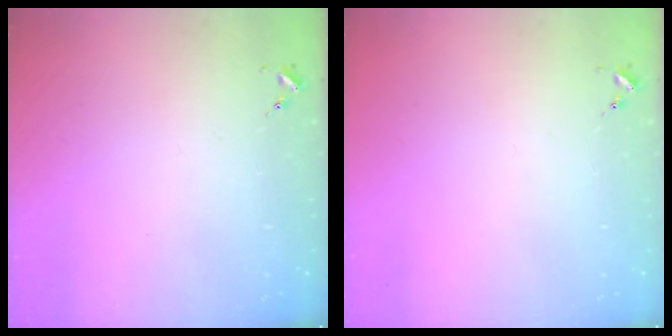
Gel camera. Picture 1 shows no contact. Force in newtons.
{"total": 0.0}